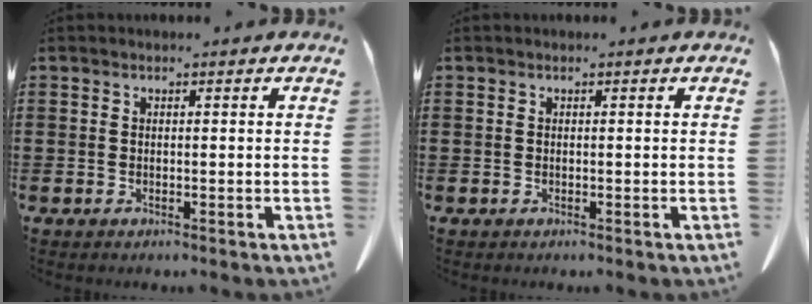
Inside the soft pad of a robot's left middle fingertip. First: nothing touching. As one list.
[{"total": 0.0}]